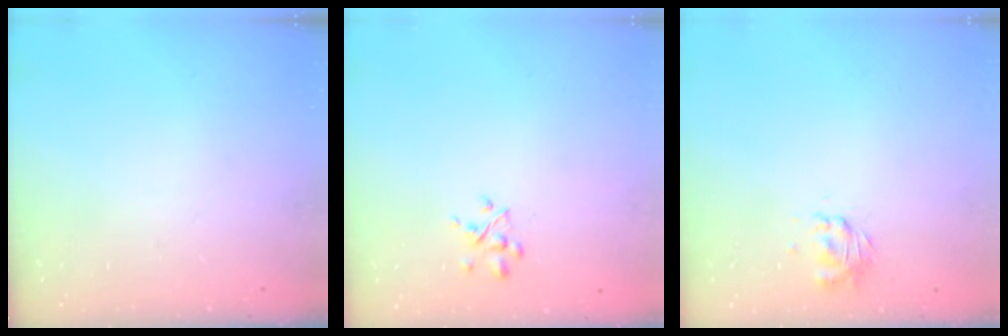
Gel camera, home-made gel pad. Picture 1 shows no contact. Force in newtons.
{"total": 3.0, "press": 2.8, "slide": 1.1}
{"total": 1.3, "press": 1.2, "slide": 0.4}